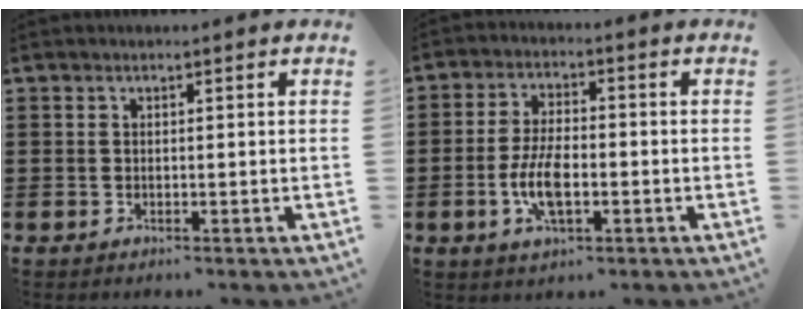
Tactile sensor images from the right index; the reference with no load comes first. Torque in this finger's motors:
{"motor_torque": [2.14, 0.00, 0.25, 0.16]}